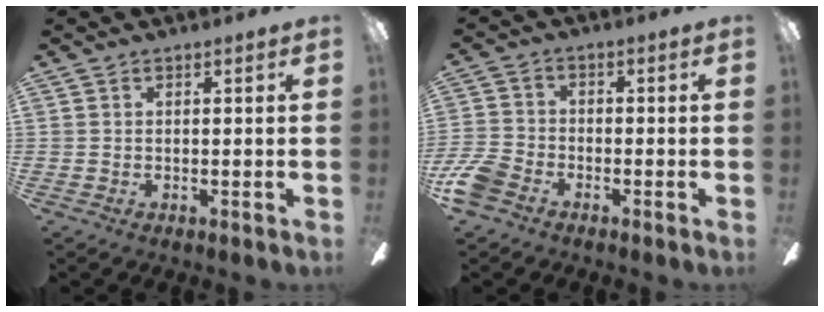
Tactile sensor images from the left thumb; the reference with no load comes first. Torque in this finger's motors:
{"motor_torque": [-0.14, 0.15, -0.06, 0.08, 0.00]}